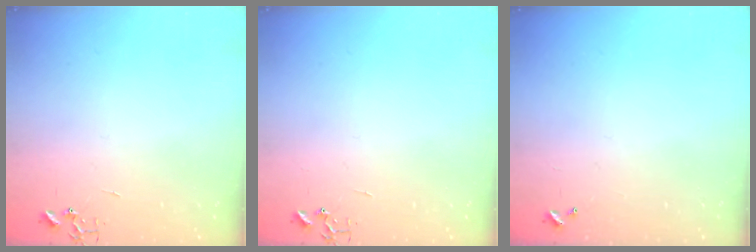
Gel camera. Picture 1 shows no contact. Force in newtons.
{"total": 0.0}
{"total": 0.0}